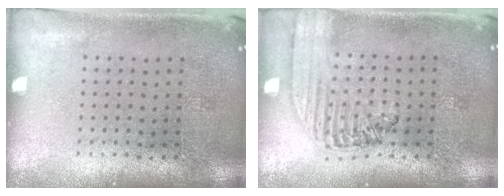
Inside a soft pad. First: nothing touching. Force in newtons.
{"total": 1.5, "press": 1.3, "slide": 0.7}